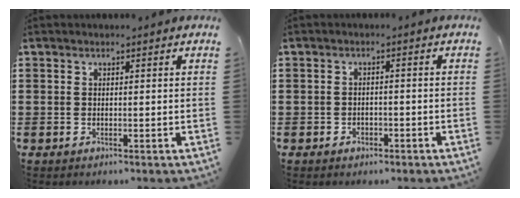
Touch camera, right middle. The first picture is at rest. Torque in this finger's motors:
{"motor_torque": [-0.35, -0.10, -0.01, -0.01]}